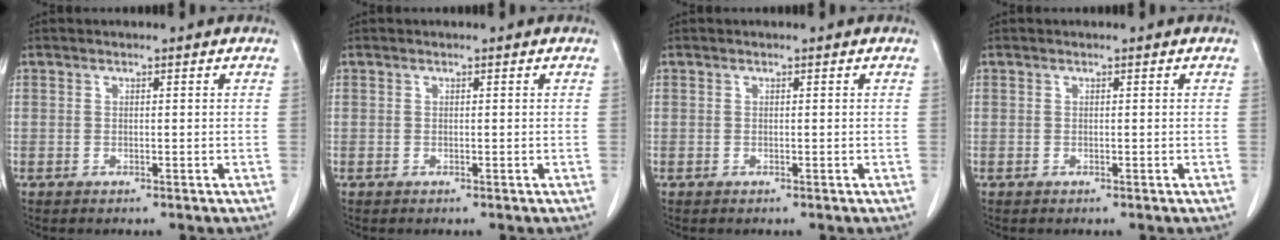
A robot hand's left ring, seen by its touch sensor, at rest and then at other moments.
{"total": 0.0}
{"total": 0.0}
{"total": 0.0}